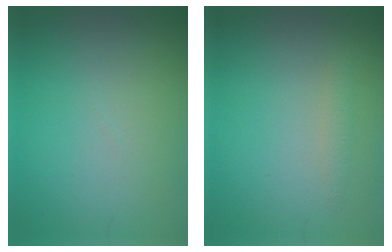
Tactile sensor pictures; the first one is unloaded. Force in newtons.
{"total": 0.8, "press": 0.8, "slide": 0.0}